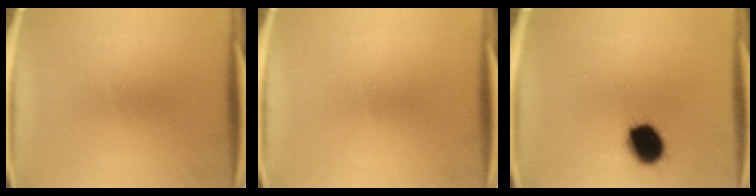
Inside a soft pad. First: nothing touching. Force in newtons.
{"total": 0.0}
{"total": 11.8}